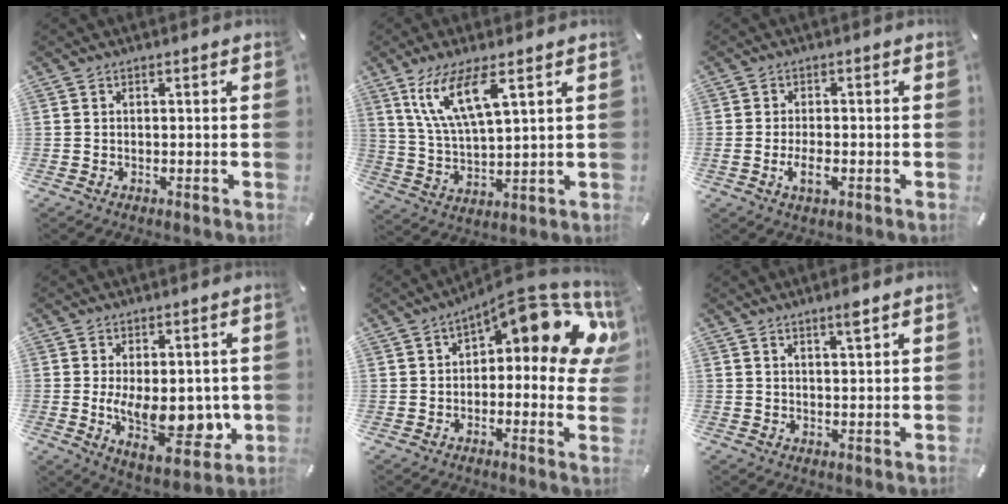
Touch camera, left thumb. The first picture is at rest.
{"total": 11.7, "force": [6.5, 3.3, 9.1], "torque": [-0.203, -0.008, 0.116]}
{"total": 4.5, "force": [-1.5, 2.3, 3.5], "torque": [-0.071, 0.004, -0.028]}
{"total": 14.3, "force": [-1.2, 7.6, 12.0], "torque": [-0.175, -0.018, -0.014]}
{"total": 14.4, "force": [6.5, 5.6, 11.6], "torque": [-0.154, -0.056, 0.105]}
{"total": 3.1, "force": [2.1, 0.3, 2.3], "torque": [-0.041, -0.004, 0.033]}